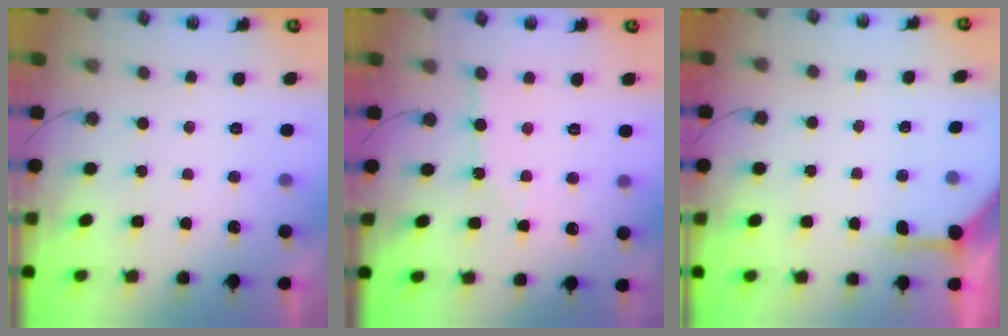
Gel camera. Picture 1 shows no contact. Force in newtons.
{"total": 3.4, "press": 3.4, "slide": 0.3}
{"total": 4.2, "press": 4.2, "slide": 0.4}